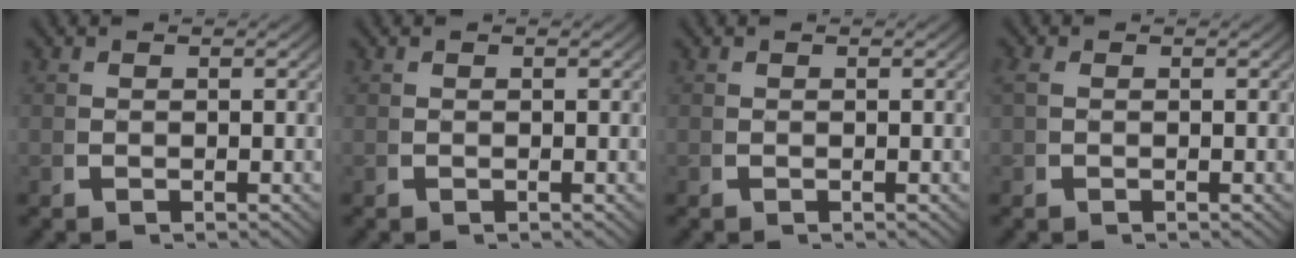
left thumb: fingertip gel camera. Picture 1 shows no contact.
{"total": 0.0}
{"total": 0.0}
{"total": 0.6, "force": [0.1, 0.3, 0.5], "torque": [-0.014, 0.000, 0.003]}